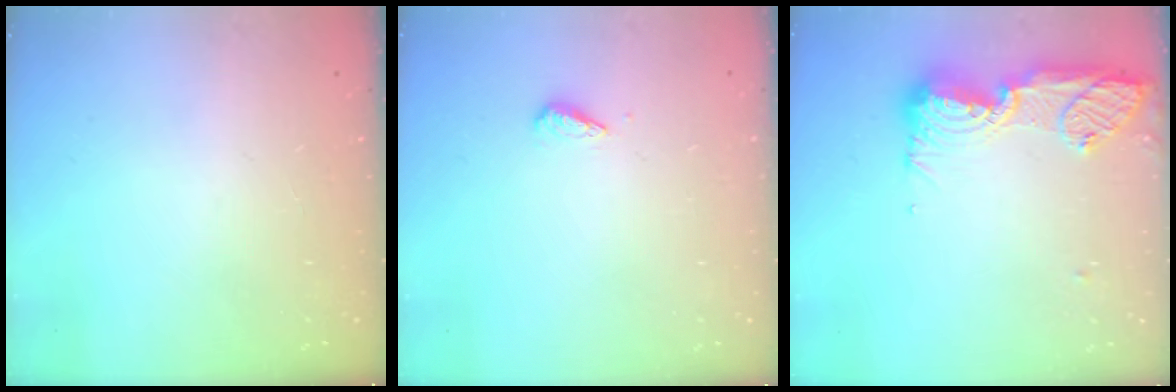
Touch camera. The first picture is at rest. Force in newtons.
{"total": 2.7, "press": 2.7, "slide": 0.6}
{"total": 17.6, "press": 16.5, "slide": 6.2}